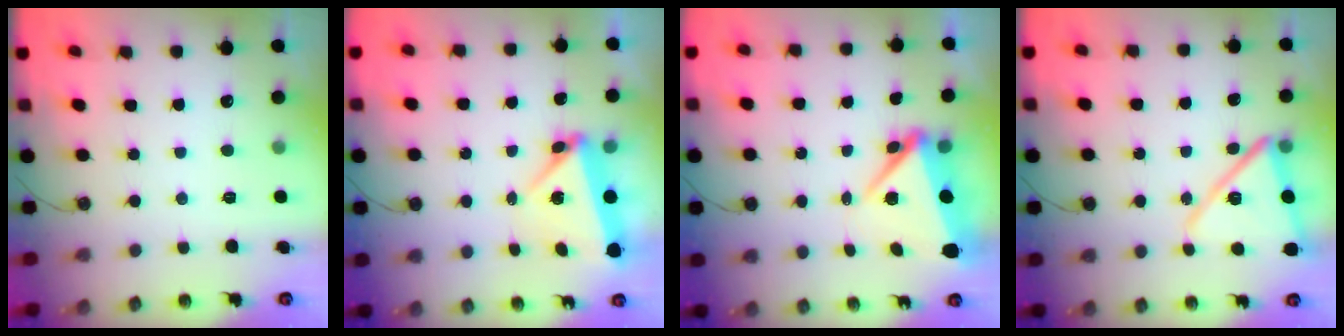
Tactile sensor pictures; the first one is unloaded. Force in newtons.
{"total": 5.6, "press": 5.6, "slide": 0.6}
{"total": 7.4, "press": 7.1, "slide": 2.1}
{"total": 14.3, "press": 14.2, "slide": 1.0}